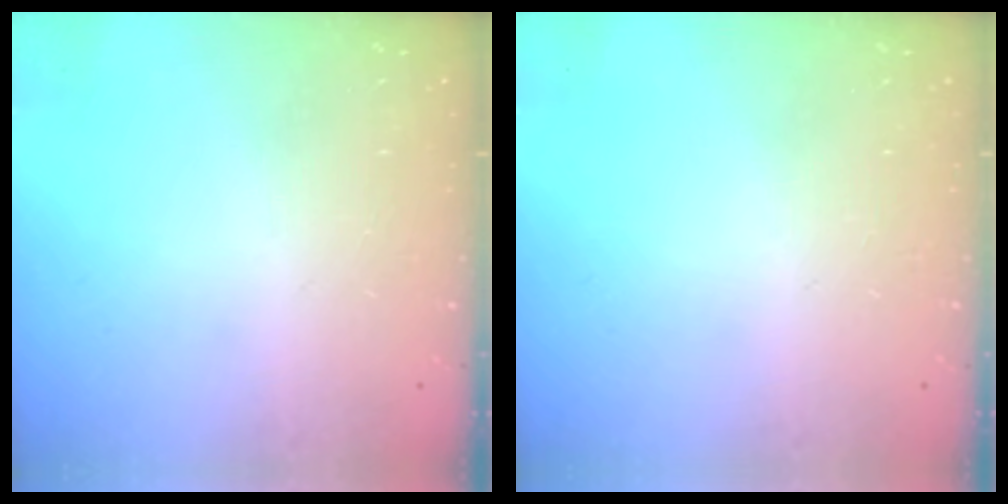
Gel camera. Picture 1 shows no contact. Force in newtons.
{"total": 0.0}